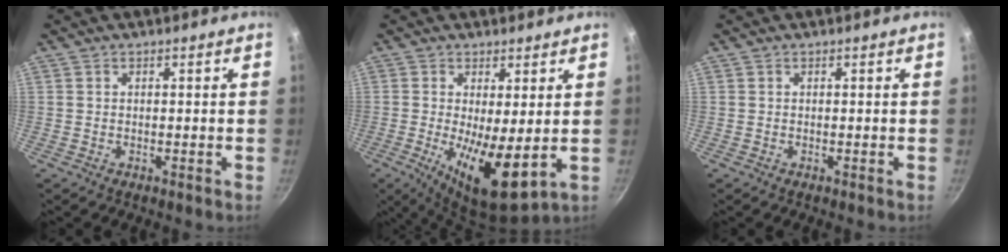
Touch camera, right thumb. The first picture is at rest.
{"total": 11.0, "force": [-0.4, 3.4, 10.5], "torque": [-0.173, -0.025, 0.001]}
{"total": 0.0}